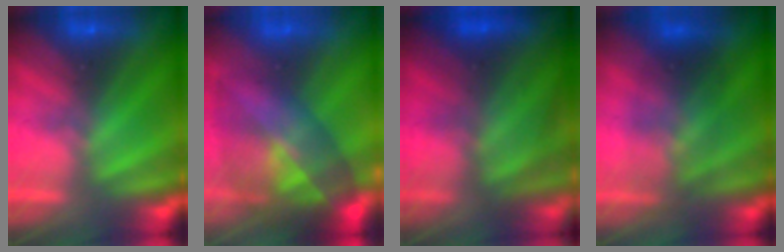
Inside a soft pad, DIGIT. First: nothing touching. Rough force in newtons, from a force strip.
{"total": 7.8}
{"total": 7.7}
{"total": 1.7}